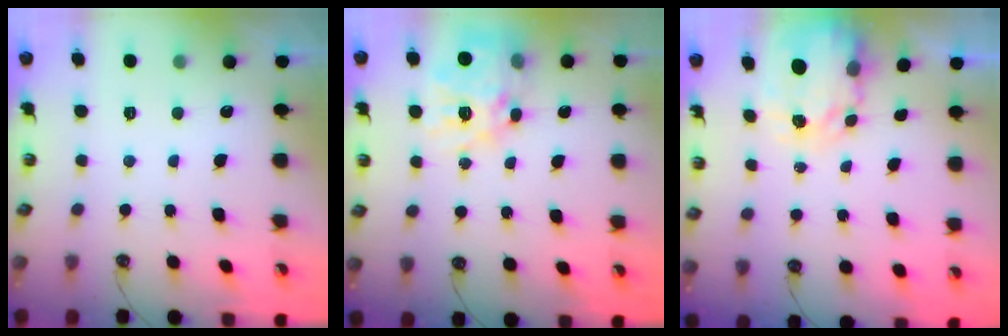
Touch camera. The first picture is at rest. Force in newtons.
{"total": 15.5, "press": 15.4, "slide": 1.3}
{"total": 4.0, "press": 4.0, "slide": 0.3}